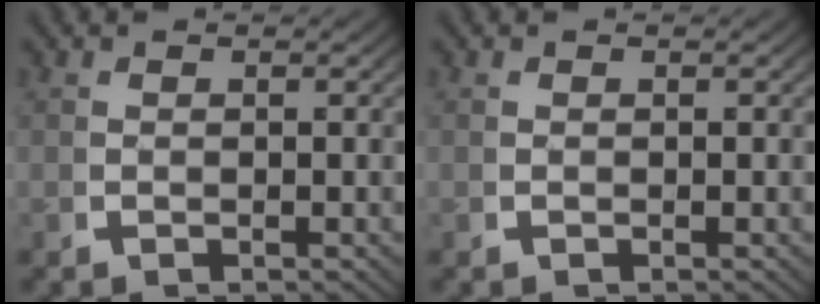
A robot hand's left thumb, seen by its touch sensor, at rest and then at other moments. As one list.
[{"total": 0.0}]